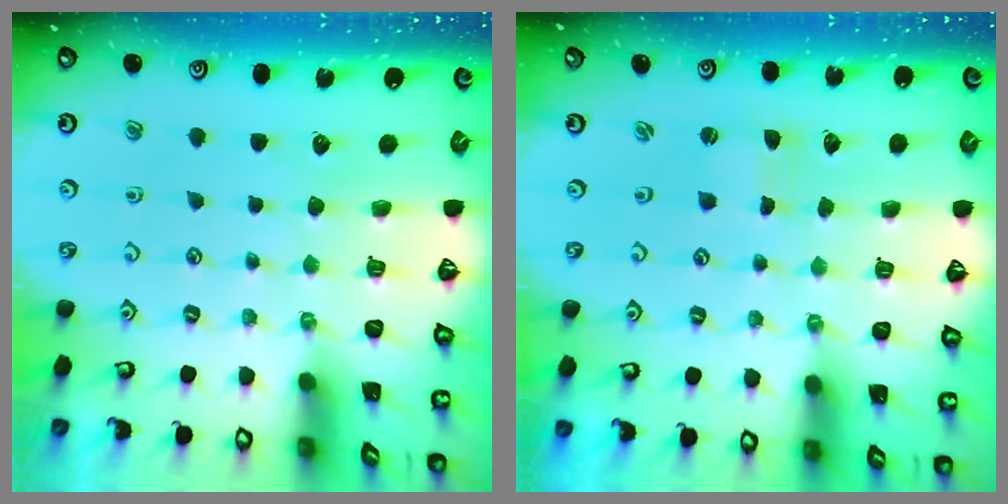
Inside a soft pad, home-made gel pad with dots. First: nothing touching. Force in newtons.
{"total": 0.5, "press": 0.5, "slide": 0.1}